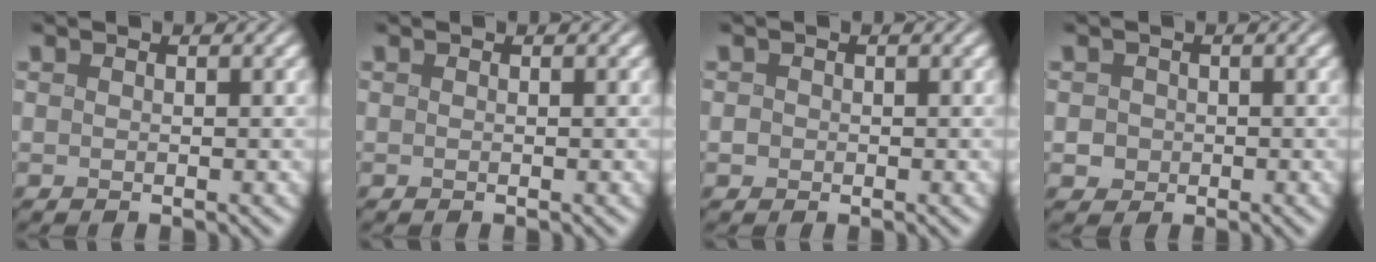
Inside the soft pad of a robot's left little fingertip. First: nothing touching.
{"total": 0.0}
{"total": 0.7, "force": [-0.3, 0.6, 0.0], "torque": [0.002, -0.001, -0.002]}
{"total": 1.4, "force": [-0.4, 1.3, 0.2], "torque": [-0.006, -0.004, -0.006]}